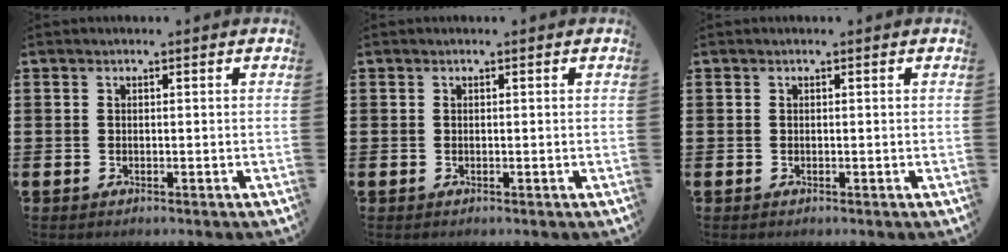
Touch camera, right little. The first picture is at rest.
{"total": 0.0}
{"total": 0.0}